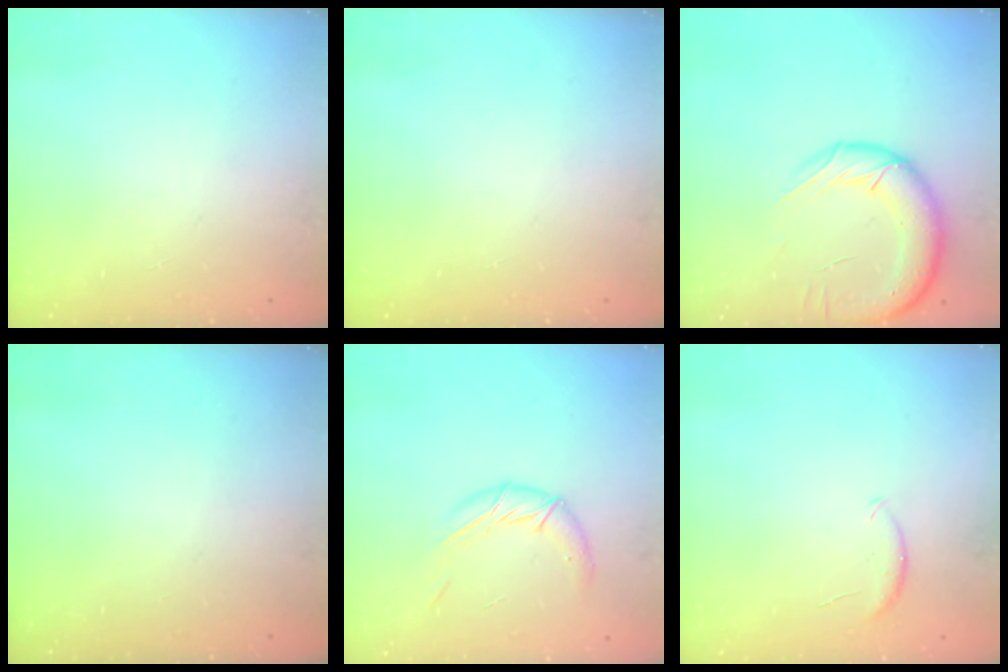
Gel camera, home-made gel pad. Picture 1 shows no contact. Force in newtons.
{"total": 0.0}
{"total": 17.6, "press": 17.3, "slide": 3.5}
{"total": 0.0}
{"total": 9.5, "press": 9.4, "slide": 1.1}
{"total": 5.5, "press": 5.5, "slide": 0.5}